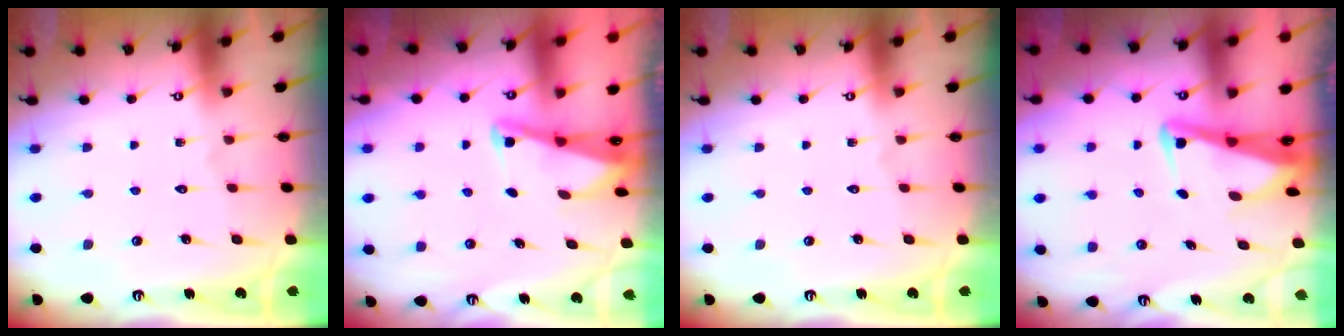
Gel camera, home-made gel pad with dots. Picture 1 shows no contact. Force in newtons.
{"total": 3.4, "press": 3.3, "slide": 0.3}
{"total": 0.0}
{"total": 4.0, "press": 3.8, "slide": 1.0}